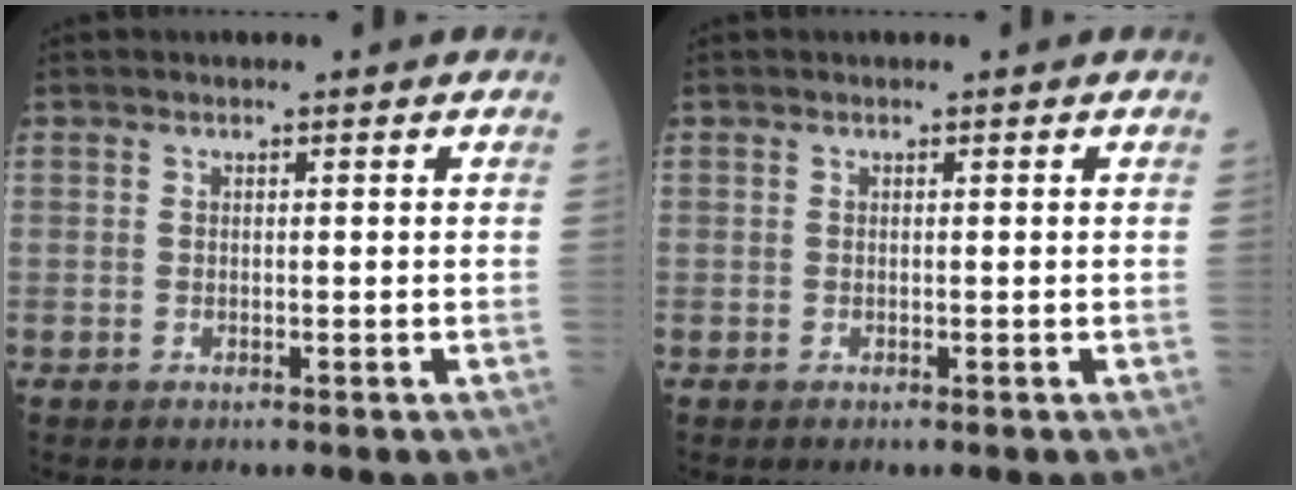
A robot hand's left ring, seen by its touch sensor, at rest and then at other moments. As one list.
[{"total": 0.0}]